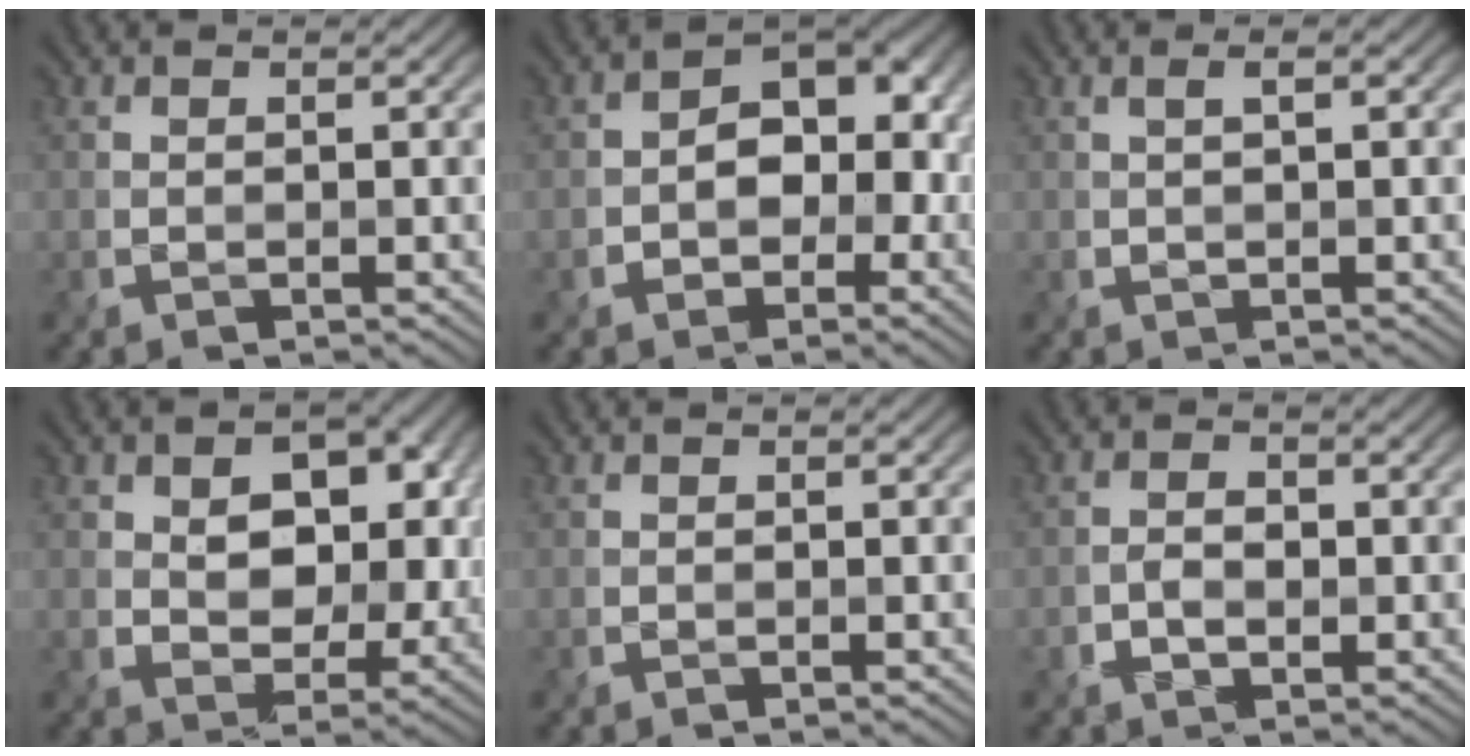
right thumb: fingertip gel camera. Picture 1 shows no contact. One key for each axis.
{"total": 6.9, "fx": -1.2, "fy": 5.1, "fz": 4.5, "tx": -0.049, "ty": 0.005, "tz": -0.029}
{"total": 1.3, "fx": 0.4, "fy": 0.2, "fz": 1.2, "tx": -0.021, "ty": 0.000, "tz": 0.008}
{"total": 10.0, "fx": 2.0, "fy": 7.0, "fz": 6.9, "tx": -0.105, "ty": -0.010, "tz": 0.030}
{"total": 0.0}
{"total": 2.0, "fx": -0.8, "fy": 1.3, "fz": 1.2, "tx": -0.019, "ty": -0.003, "tz": -0.017}